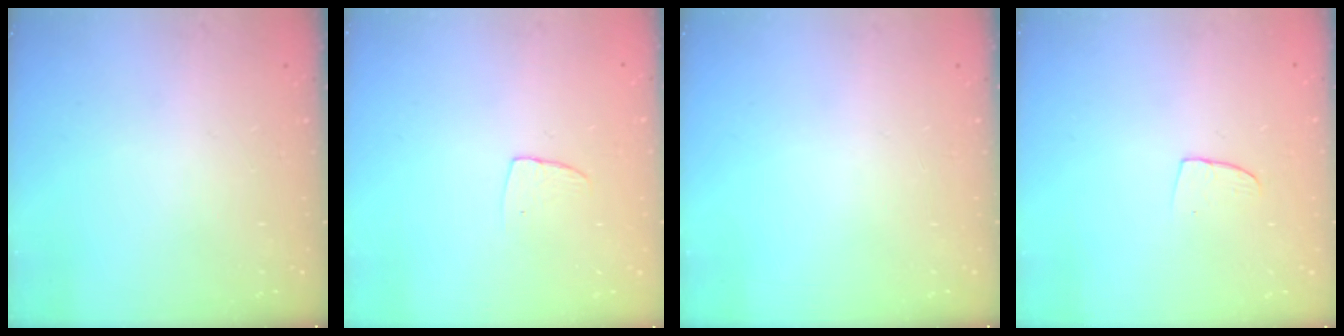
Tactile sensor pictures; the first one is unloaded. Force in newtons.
{"total": 4.9, "press": 4.8, "slide": 0.4}
{"total": 0.0}
{"total": 5.2, "press": 5.2, "slide": 0.4}